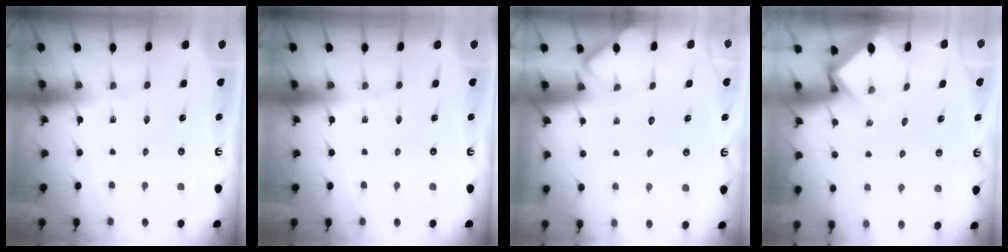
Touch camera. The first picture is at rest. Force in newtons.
{"total": 0.0}
{"total": 4.4, "press": 4.4, "slide": 0.5}
{"total": 3.4, "press": 3.4, "slide": 0.3}